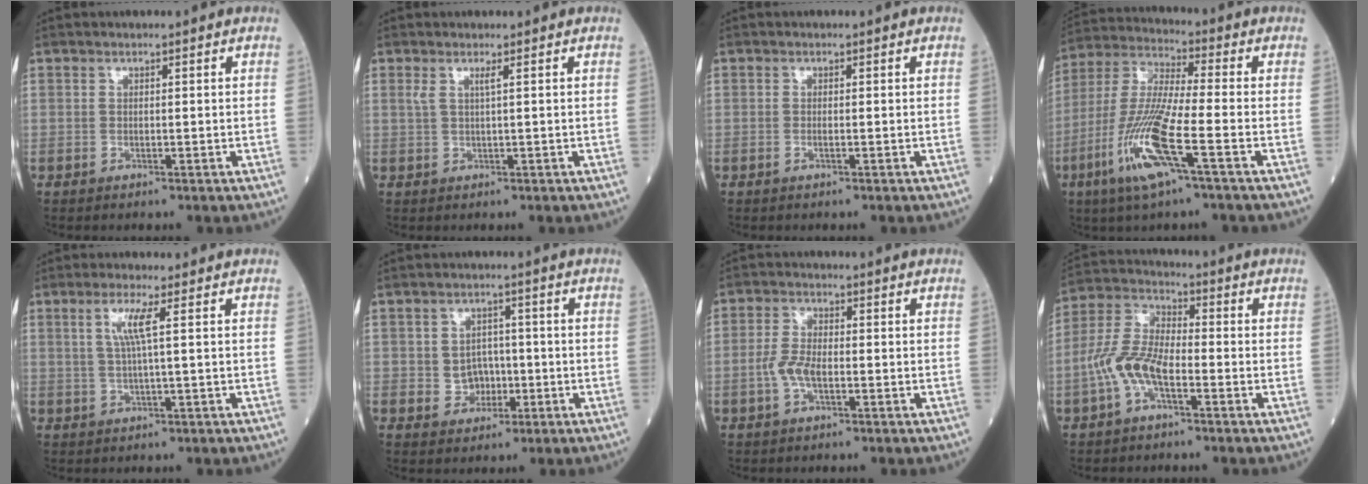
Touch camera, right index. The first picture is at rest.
{"total": 1.4, "force": [0.6, -0.2, 1.3], "torque": [-0.035, 0.005, 0.013]}
{"total": 0.6, "force": [-0.3, -0.1, 0.5], "torque": [-0.014, -0.001, -0.006]}
{"total": 13.7, "force": [-5.6, 0.5, 12.5], "torque": [-0.269, -0.016, -0.114]}
{"total": 3.9, "force": [1.1, -0.5, 3.7], "torque": [-0.079, 0.002, 0.023]}
{"total": 4.2, "force": [-0.6, 3.8, 1.8], "torque": [-0.021, 0.009, -0.004]}
{"total": 4.2, "force": [-1.1, 1.7, 3.7], "torque": [-0.084, 0.006, -0.024]}
{"total": 8.5, "force": [-3.1, 3.4, 7.2], "torque": [-0.169, 0.015, -0.065]}